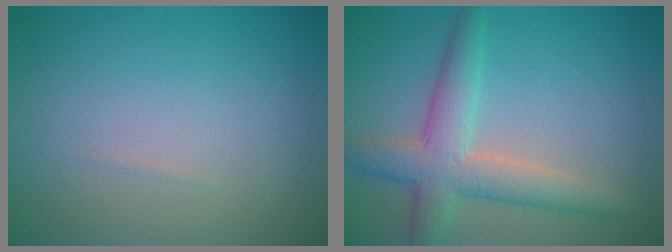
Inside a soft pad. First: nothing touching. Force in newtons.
{"total": 5.3, "press": 5.3, "slide": 0.2}